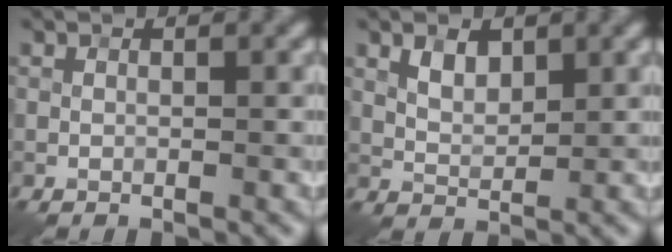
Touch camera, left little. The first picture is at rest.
{"total": 2.3, "force": [1.2, 1.3, 1.5], "torque": [-0.031, -0.001, 0.024]}